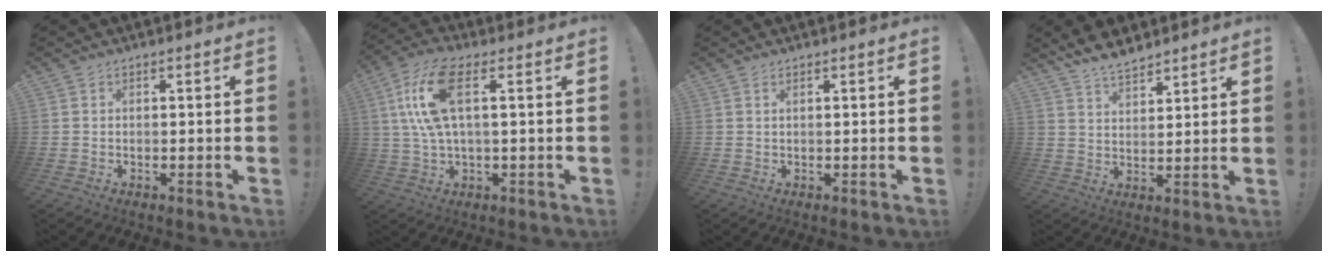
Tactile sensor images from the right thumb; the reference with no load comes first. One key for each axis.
{"total": 13.4, "fx": 3.5, "fy": 5.4, "fz": 11.8, "tx": -0.234, "ty": 0.002, "tz": 0.062}
{"total": 0.8, "fx": 0.5, "fy": 0.2, "fz": 0.6, "tx": -0.018, "ty": 0.004, "tz": 0.010}
{"total": 7.6, "fx": 6.6, "fy": 2.8, "fz": 2.5, "tx": -0.052, "ty": -0.037, "tz": 0.126}